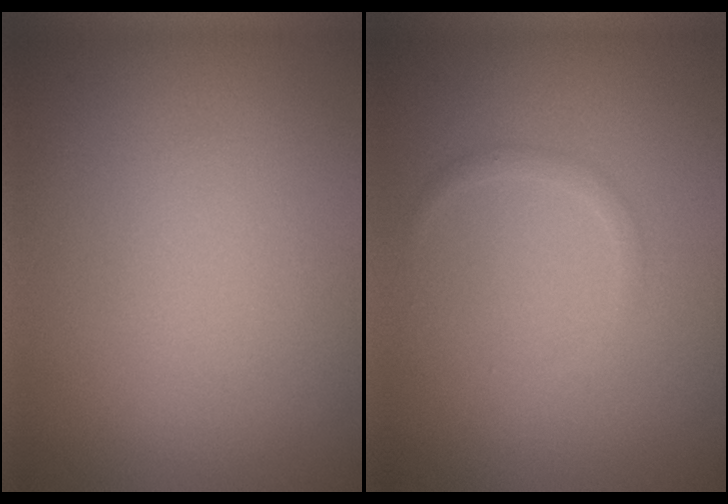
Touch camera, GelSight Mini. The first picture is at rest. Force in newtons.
{"total": 0.8, "press": 0.8, "slide": 0.0}